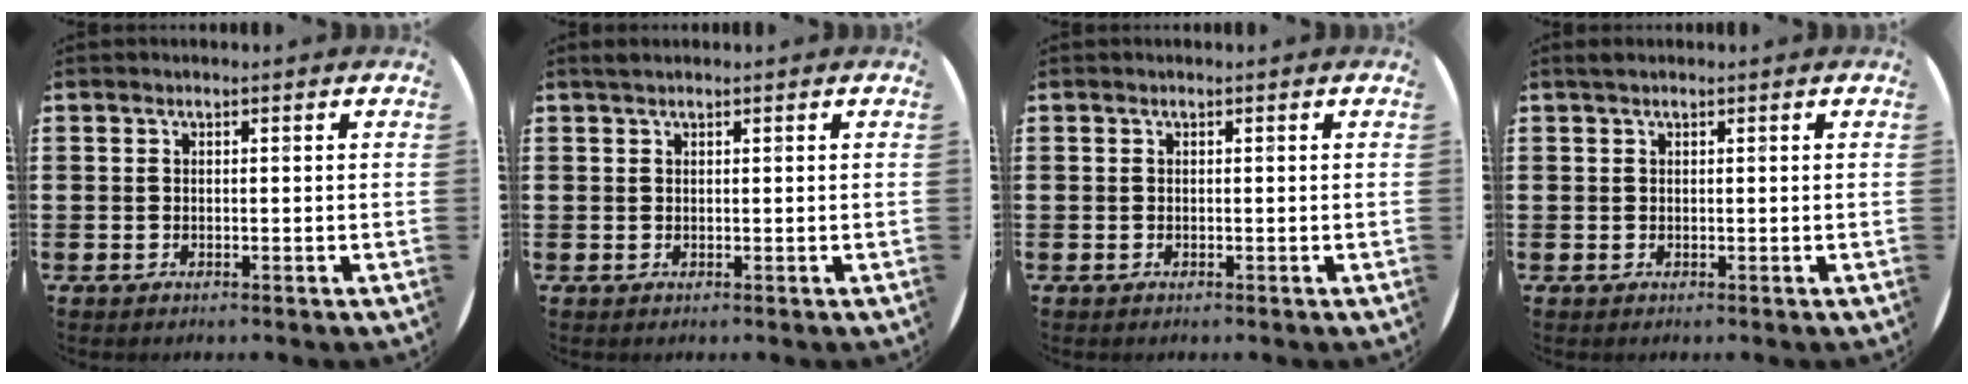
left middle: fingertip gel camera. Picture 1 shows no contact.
{"total": 0.7, "force": [0.7, 0.3, 0.2], "torque": [-0.004, 0.003, 0.013]}
{"total": 0.0}
{"total": 0.6, "force": [0.5, 0.3, 0.1], "torque": [-0.003, 0.002, 0.010]}